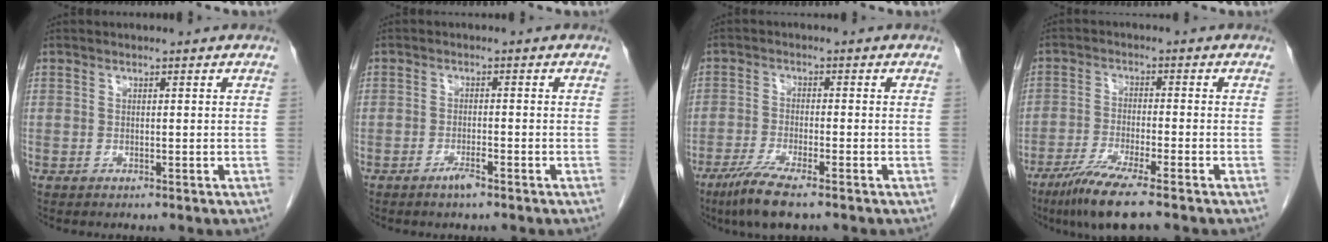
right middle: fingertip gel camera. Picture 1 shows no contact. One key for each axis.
{"total": 2.0, "fx": -1.5, "fy": 0.1, "fz": 1.4, "tx": -0.027, "ty": -0.001, "tz": -0.026}
{"total": 6.5, "fx": -4.6, "fy": 0.3, "fz": 4.7, "tx": -0.096, "ty": -0.020, "tz": -0.082}
{"total": 8.3, "fx": -6.0, "fy": -0.1, "fz": 5.8, "tx": -0.110, "ty": -0.027, "tz": -0.108}